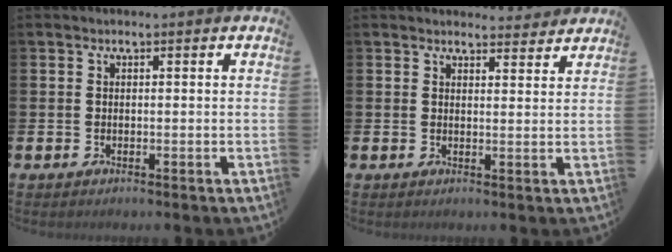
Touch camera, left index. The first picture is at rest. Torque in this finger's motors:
{"motor_torque": [1.15, -0.99, 0.32, 0.01]}